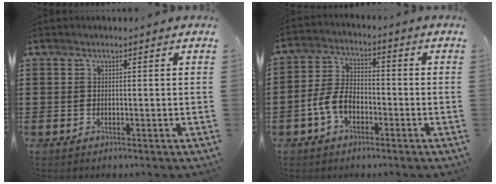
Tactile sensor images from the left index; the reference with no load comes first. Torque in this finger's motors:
{"motor_torque": [1.15, 0.33, 0.60, 0.08]}